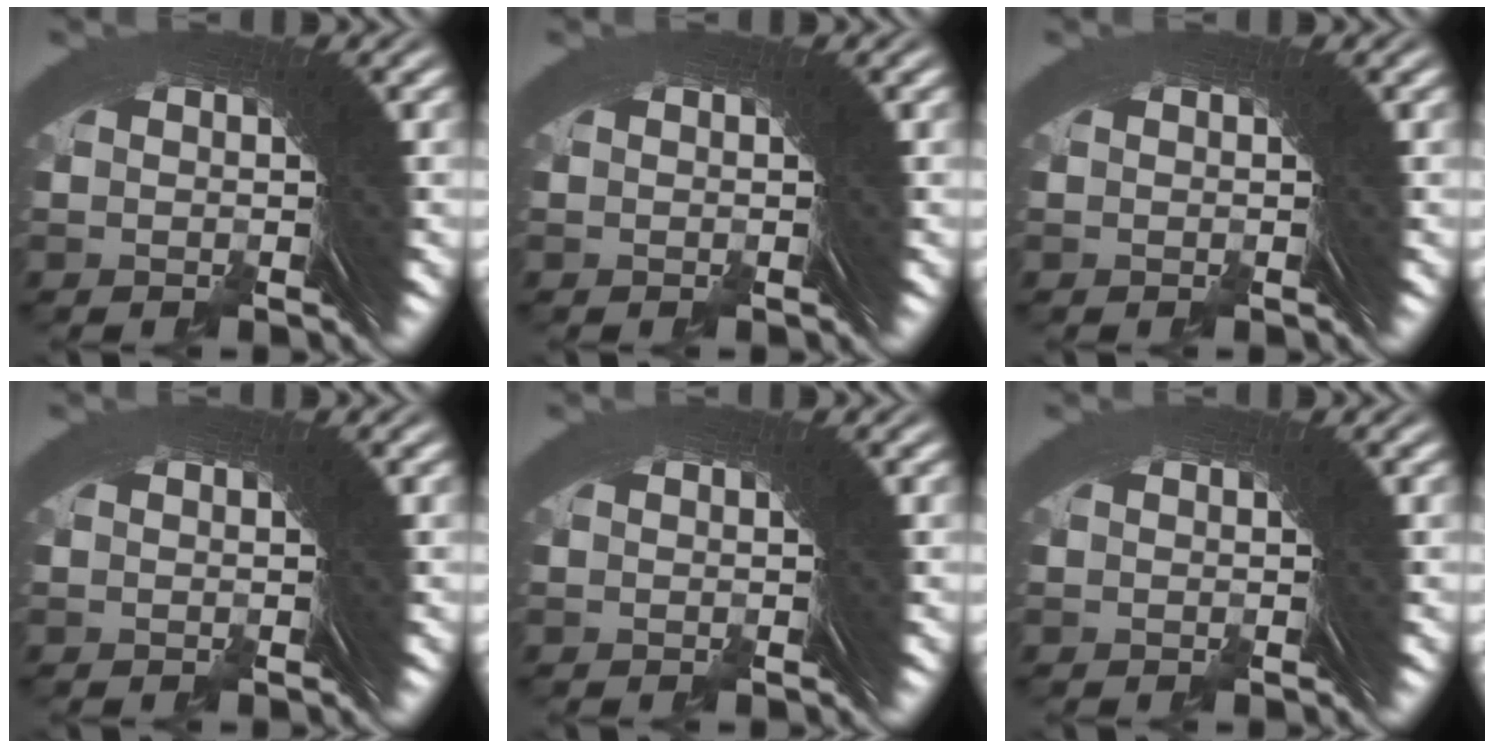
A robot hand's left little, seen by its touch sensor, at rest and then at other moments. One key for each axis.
{"total": 0.0}
{"total": 0.0}
{"total": 0.0}
{"total": 0.0}
{"total": 0.0}